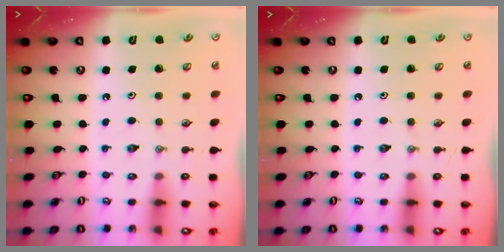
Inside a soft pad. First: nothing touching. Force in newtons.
{"total": 0.0}